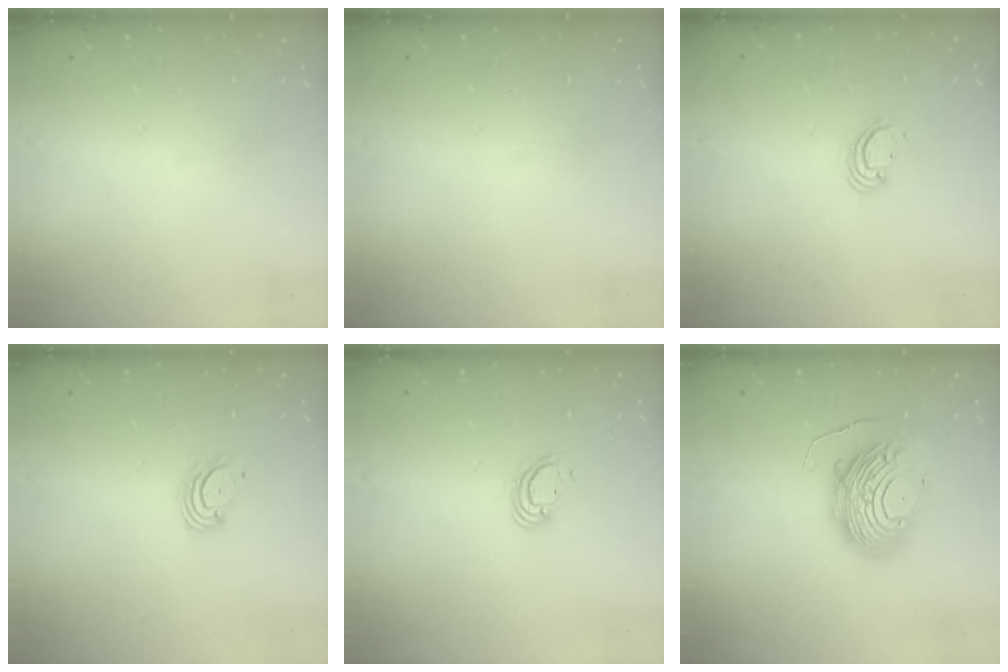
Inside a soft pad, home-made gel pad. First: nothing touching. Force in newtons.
{"total": 0.0}
{"total": 3.6, "press": 3.6, "slide": 0.3}
{"total": 3.2, "press": 3.1, "slide": 0.4}
{"total": 4.6, "press": 4.6, "slide": 0.2}
{"total": 13.5, "press": 13.4, "slide": 1.0}